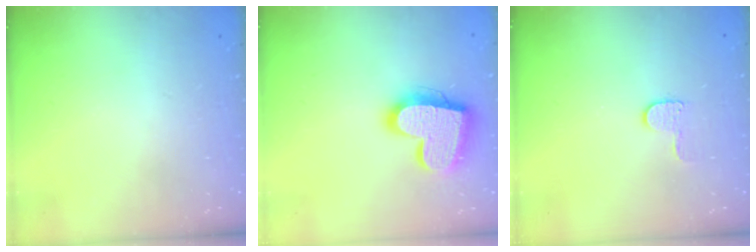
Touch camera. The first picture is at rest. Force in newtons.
{"total": 20.3, "press": 20.3, "slide": 1.5}
{"total": 5.4, "press": 5.4, "slide": 0.5}